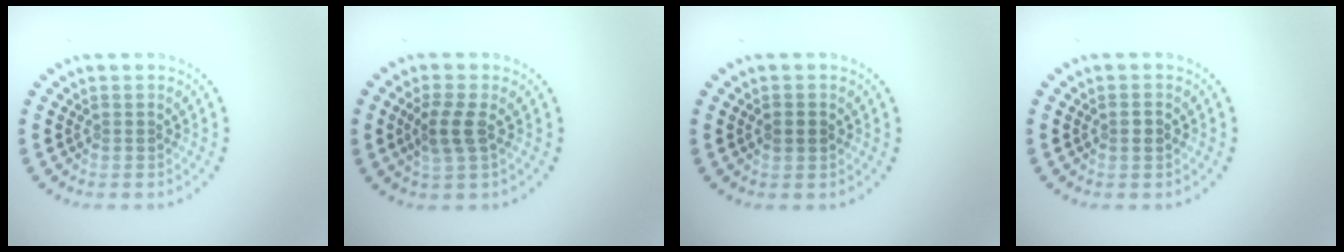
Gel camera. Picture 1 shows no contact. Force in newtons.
{"total": 2.4, "press": 2.2, "slide": 1.0}
{"total": 1.5, "press": 1.5, "slide": 0.0}
{"total": 1.0, "press": 1.0, "slide": 0.2}